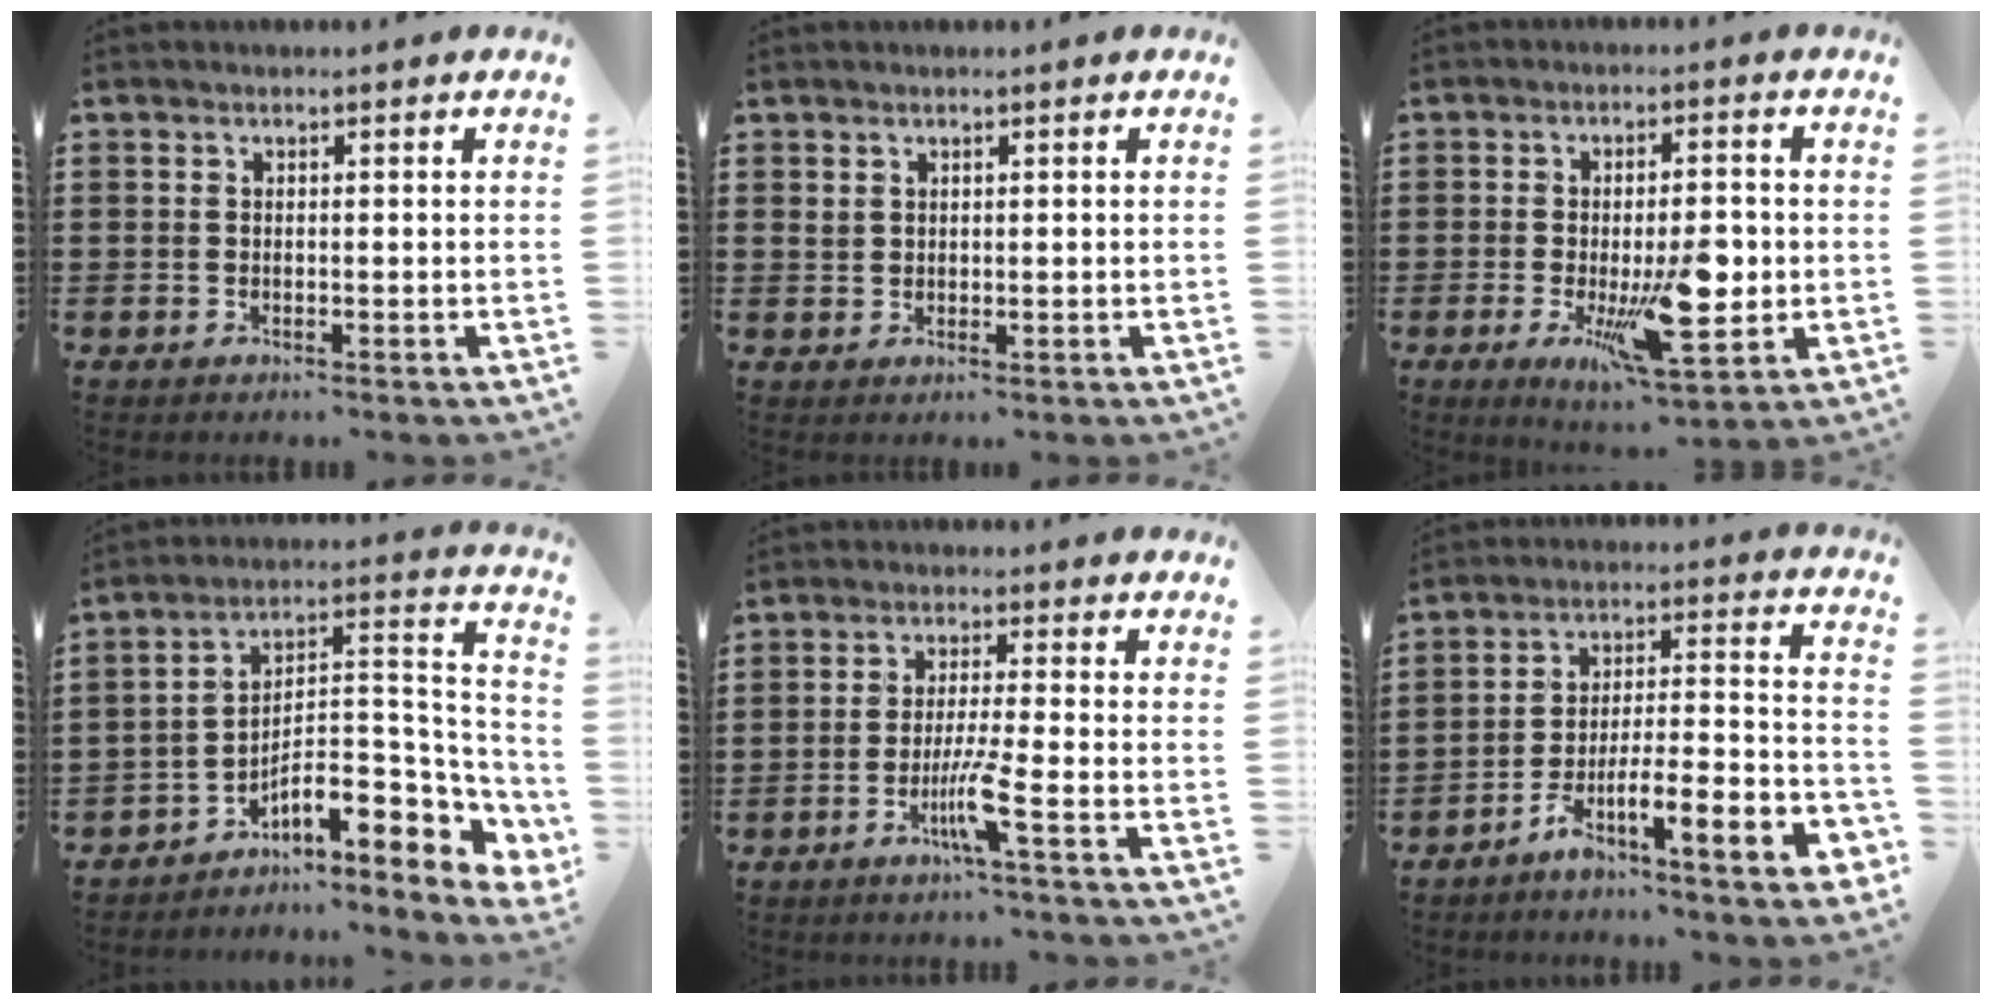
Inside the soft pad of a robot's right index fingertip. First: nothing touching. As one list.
[{"total": 1.2, "force": [0.8, 0.8, 0.4], "torque": [-0.010, 0.004, 0.016]}, {"total": 12.4, "force": [-2.1, 4.4, 11.4], "torque": [-0.175, -0.016, -0.029]}, {"total": 7.9, "force": [-3.6, 3.4, 6.2], "torque": [-0.099, -0.031, -0.067]}, {"total": 5.5, "force": [-2.7, -0.8, 4.7], "torque": [-0.092, -0.019, -0.052]}, {"total": 7.2, "force": [-5.3, 0.5, 4.9], "torque": [-0.081, -0.013, -0.106]}]